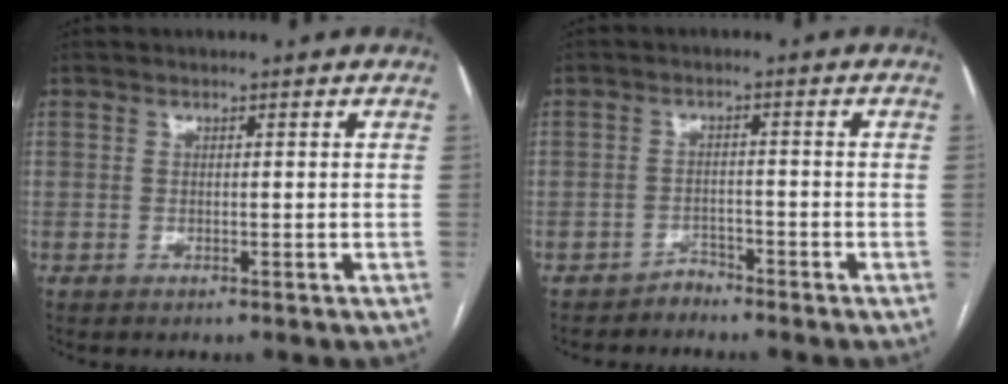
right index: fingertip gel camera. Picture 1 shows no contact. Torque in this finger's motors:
{"motor_torque": [-0.08, -0.03, -0.18, -0.07]}